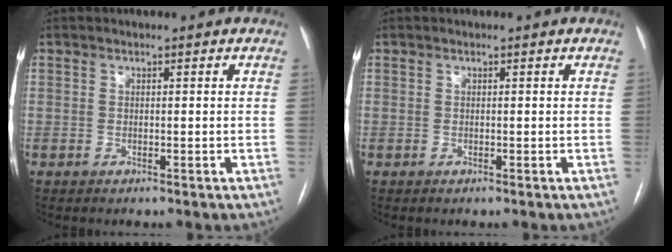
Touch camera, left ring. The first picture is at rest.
{"total": 0.0}